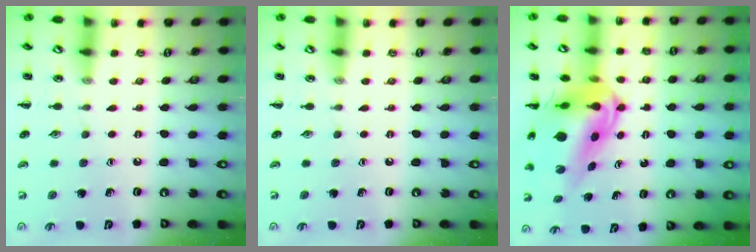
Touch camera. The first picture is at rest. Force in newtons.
{"total": 0.0}
{"total": 13.6, "press": 12.9, "slide": 4.4}